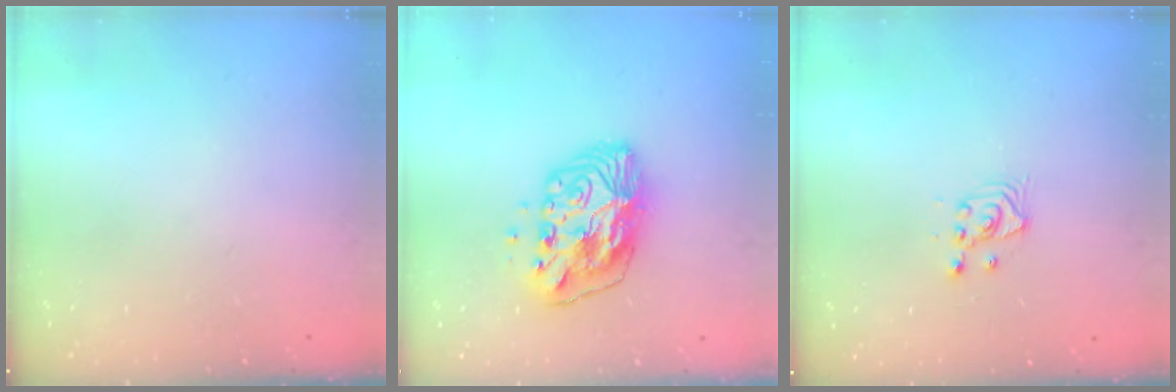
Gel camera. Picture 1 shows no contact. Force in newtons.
{"total": 11.0, "press": 11.0, "slide": 0.5}
{"total": 3.4, "press": 3.4, "slide": 0.4}